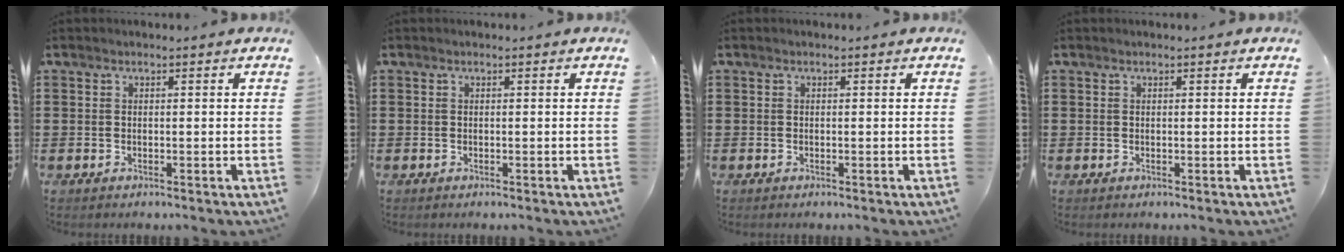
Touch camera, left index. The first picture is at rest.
{"total": 0.0}
{"total": 0.0}
{"total": 0.0}